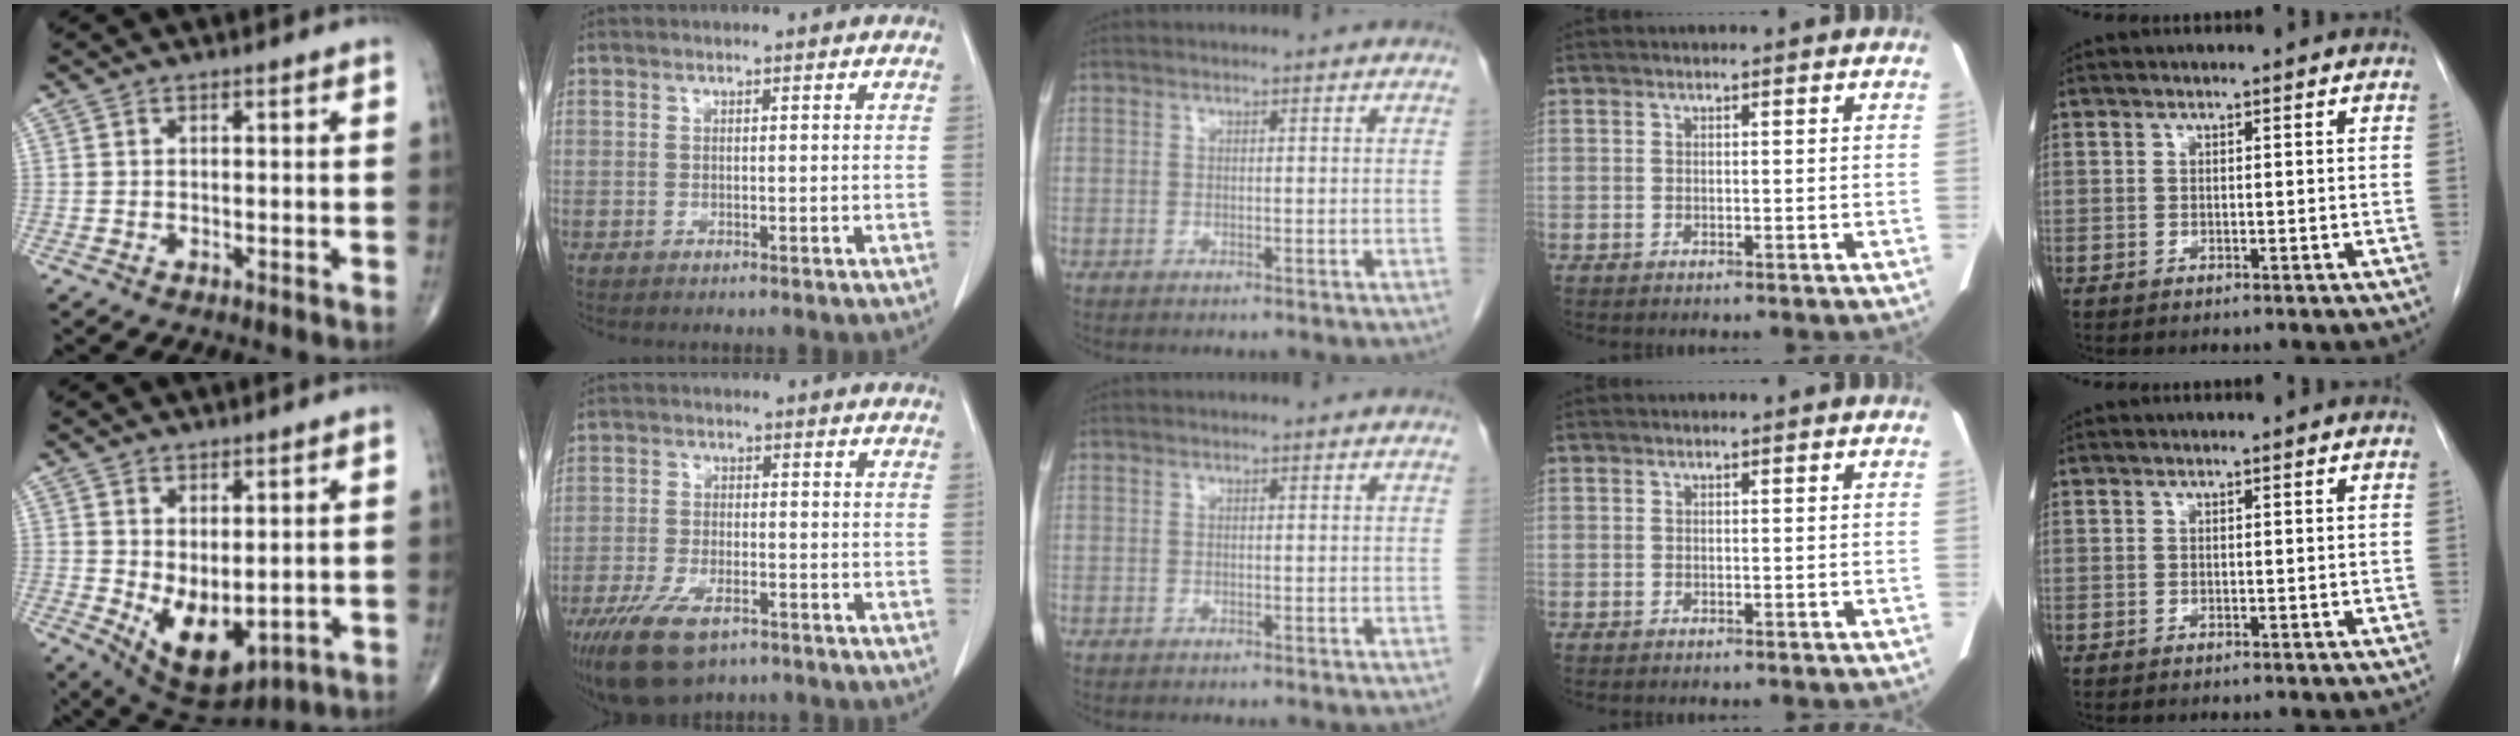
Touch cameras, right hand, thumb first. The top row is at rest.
{"thumb": {"total": 10.0, "force": [-0.6, 5.3, 8.5], "torque": [-0.124, -0.017, 0.018]}, "index": {"total": 10.6, "force": [-6.9, 4.2, 6.8], "torque": [-0.133, -0.016, -0.119]}}